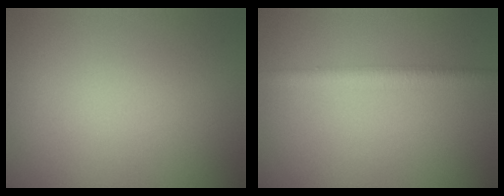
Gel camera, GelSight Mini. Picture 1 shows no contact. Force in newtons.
{"total": 2.4, "press": 2.4, "slide": 0.2}